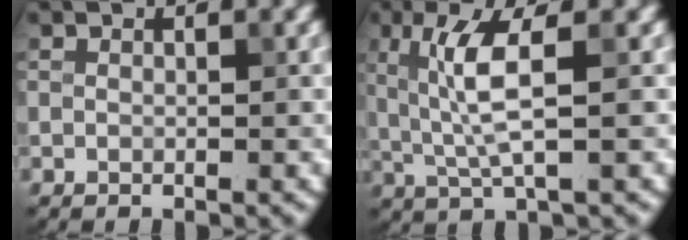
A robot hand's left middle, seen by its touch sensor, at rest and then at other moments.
{"total": 4.5, "force": [0.7, 0.7, 4.4], "torque": [-0.097, -0.001, 0.019]}